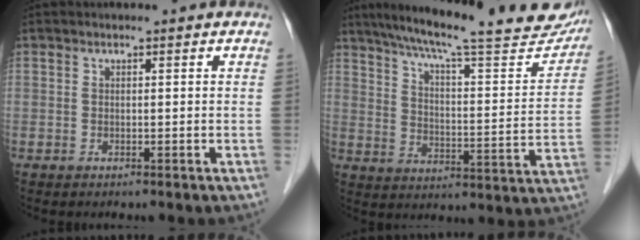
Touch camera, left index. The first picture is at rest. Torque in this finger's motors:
{"motor_torque": [0.98, -1.16, 0.38, 0.09]}